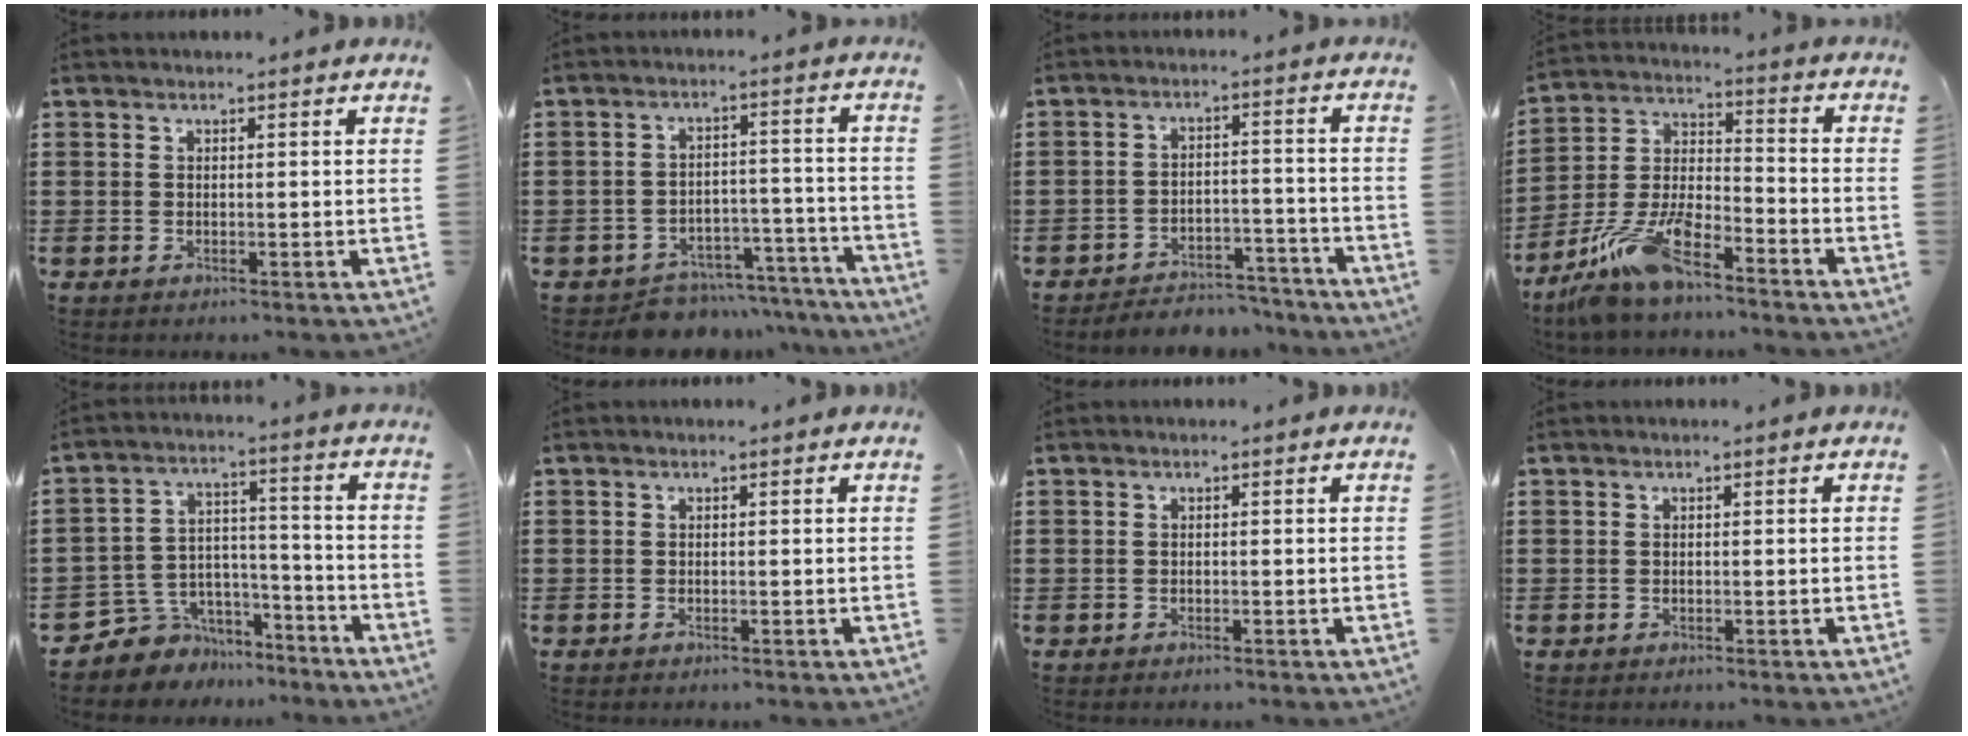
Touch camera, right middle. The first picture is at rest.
{"total": 6.0, "force": [-5.8, 1.5, 0.4], "torque": [-0.004, 0.023, -0.115]}
{"total": 4.6, "force": [-4.6, 0.7, 0.2], "torque": [-0.006, 0.010, -0.095]}
{"total": 10.5, "force": [-8.4, 2.6, 5.8], "torque": [-0.137, 0.010, -0.167]}
{"total": 5.9, "force": [-5.1, 3.0, -0.5], "torque": [-0.006, 0.008, -0.103]}
{"total": 0.0}
{"total": 0.0}
{"total": 0.0}